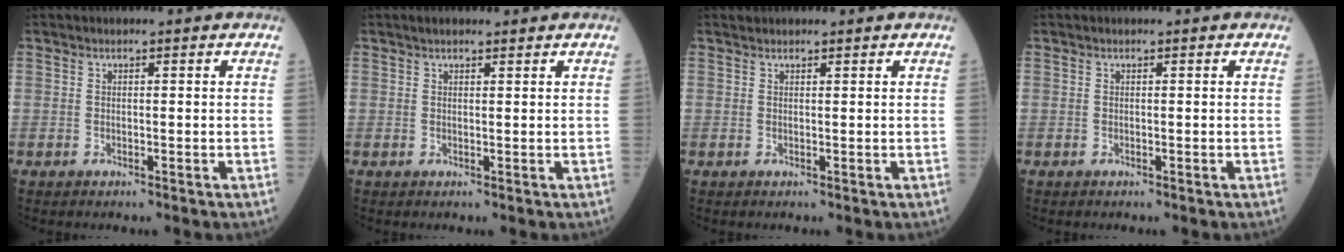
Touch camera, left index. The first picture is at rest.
{"total": 2.6, "force": [2.2, 0.6, 1.2], "torque": [-0.019, 0.022, 0.035]}
{"total": 1.5, "force": [1.4, 0.3, 0.3], "torque": [-0.009, 0.020, 0.027]}
{"total": 0.0}